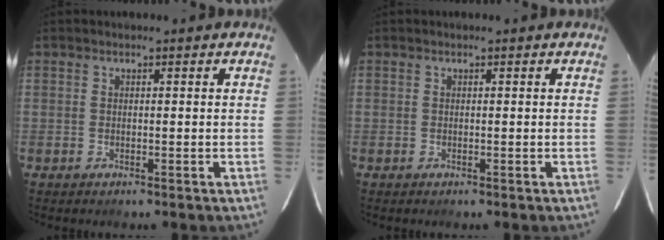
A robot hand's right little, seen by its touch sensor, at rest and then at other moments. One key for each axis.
{"total": 0.0}